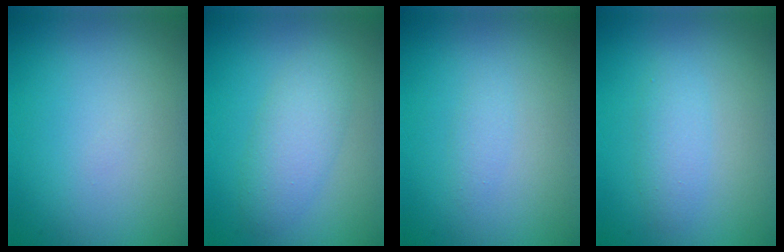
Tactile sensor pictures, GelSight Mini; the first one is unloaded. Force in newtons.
{"total": 3.2, "press": 3.2, "slide": 0.0}
{"total": 0.8, "press": 0.8, "slide": 0.1}
{"total": 1.9, "press": 1.9, "slide": 0.0}